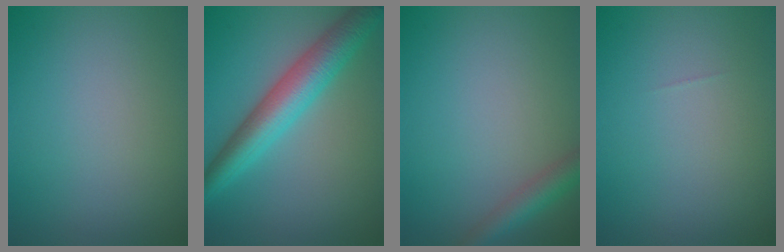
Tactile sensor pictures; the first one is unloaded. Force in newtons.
{"total": 6.3, "press": 6.3, "slide": 0.2}
{"total": 2.8, "press": 2.8, "slide": 0.1}
{"total": 0.0}